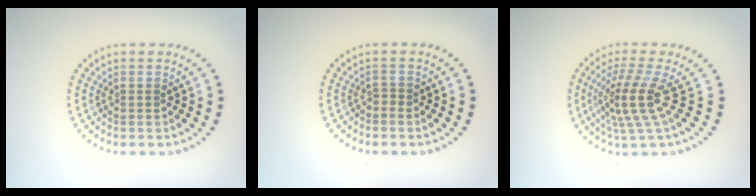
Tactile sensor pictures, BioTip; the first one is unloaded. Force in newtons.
{"total": 0.5, "press": 0.3, "slide": 0.4}
{"total": 4.1, "press": 2.9, "slide": 3.0}